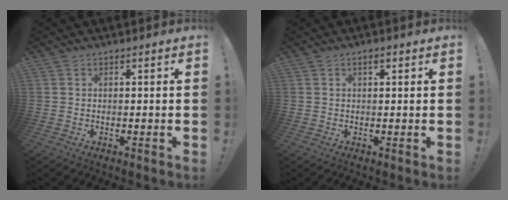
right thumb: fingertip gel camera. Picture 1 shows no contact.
{"total": 1.4, "force": [0.7, 0.6, 1.1], "torque": [-0.018, 0.000, 0.012]}